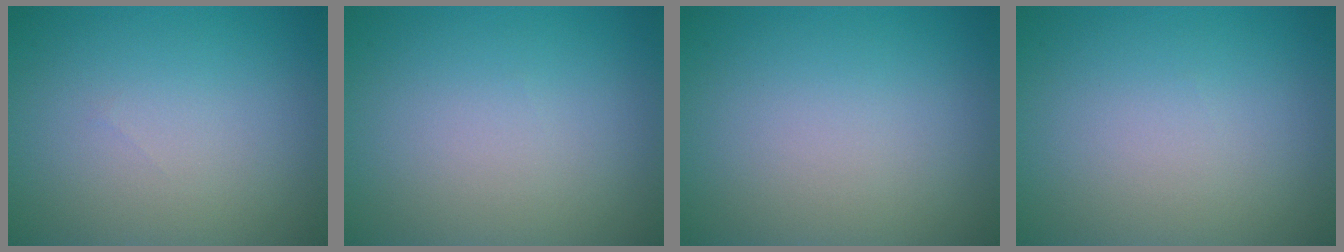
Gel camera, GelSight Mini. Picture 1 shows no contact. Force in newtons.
{"total": 0.0}
{"total": 0.0}
{"total": 0.0}